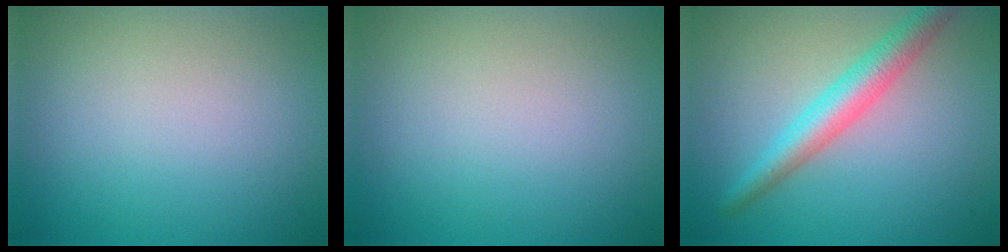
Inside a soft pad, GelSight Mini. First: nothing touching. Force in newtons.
{"total": 0.0}
{"total": 3.9, "press": 3.9, "slide": 0.1}